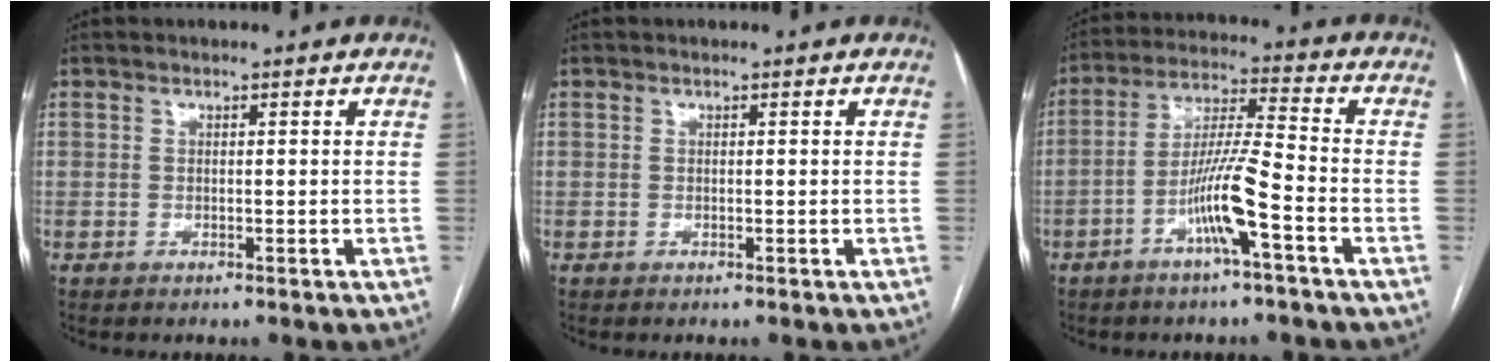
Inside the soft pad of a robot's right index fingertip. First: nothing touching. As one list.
[{"total": 0.0}, {"total": 9.6, "force": [-4.2, -0.2, 8.6], "torque": [-0.169, 0.007, -0.081]}]